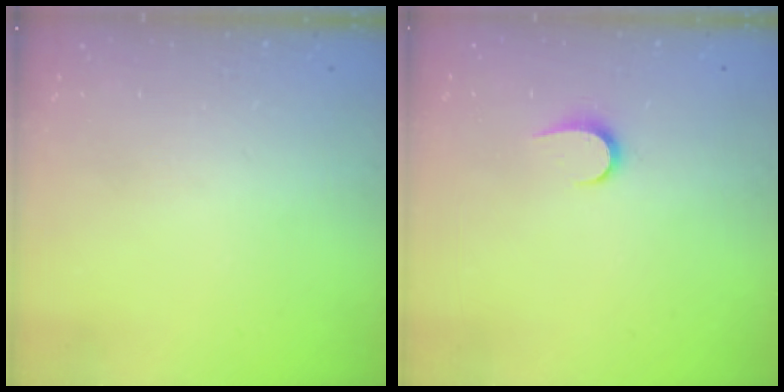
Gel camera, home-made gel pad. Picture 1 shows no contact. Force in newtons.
{"total": 5.7, "press": 5.7, "slide": 0.6}